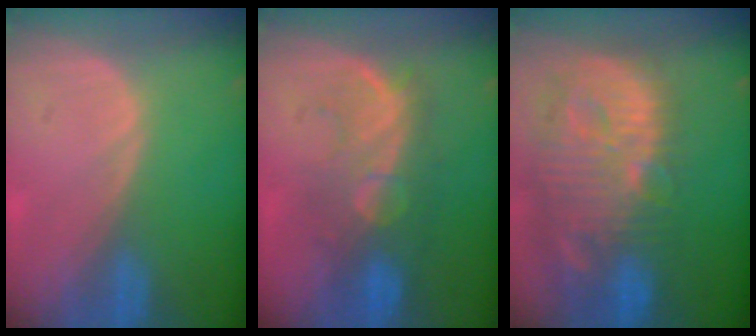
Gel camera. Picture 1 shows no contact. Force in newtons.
{"total": 8.6, "press": 8.3, "slide": 2.3}
{"total": 14.3, "press": 12.5, "slide": 6.9}